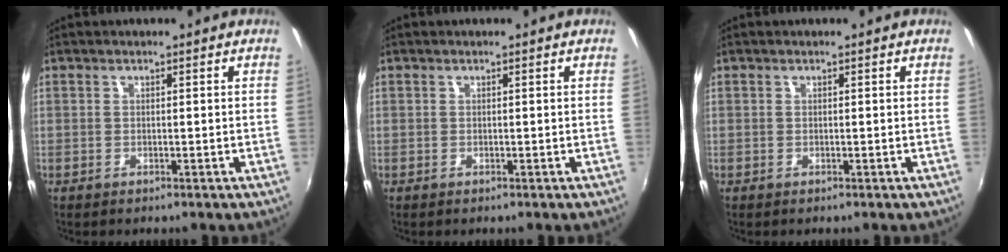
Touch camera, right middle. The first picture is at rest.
{"total": 0.0}
{"total": 0.0}